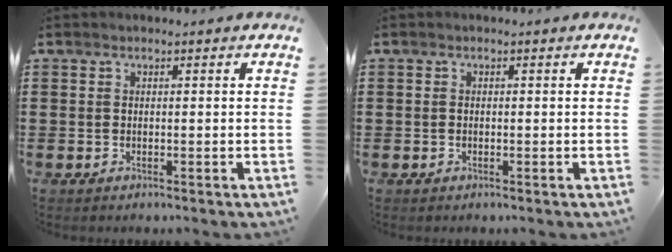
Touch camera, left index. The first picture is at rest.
{"total": 0.5, "force": [-0.2, 0.3, 0.3], "torque": [-0.009, 0.000, -0.004]}